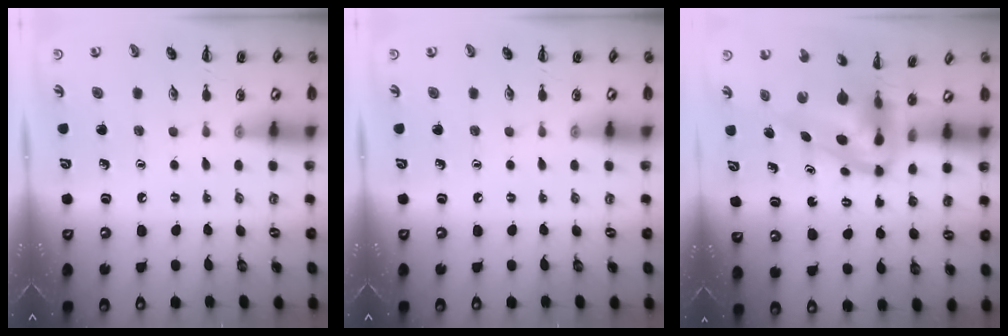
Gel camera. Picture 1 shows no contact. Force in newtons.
{"total": 0.0}
{"total": 6.9, "press": 6.7, "slide": 1.7}